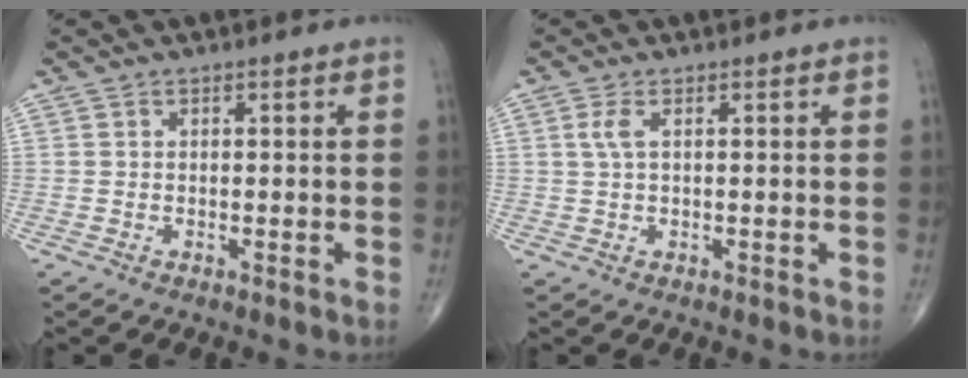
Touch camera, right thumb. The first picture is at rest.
{"total": 2.2, "force": [0.6, 0.8, 1.9], "torque": [-0.054, 0.007, 0.017]}